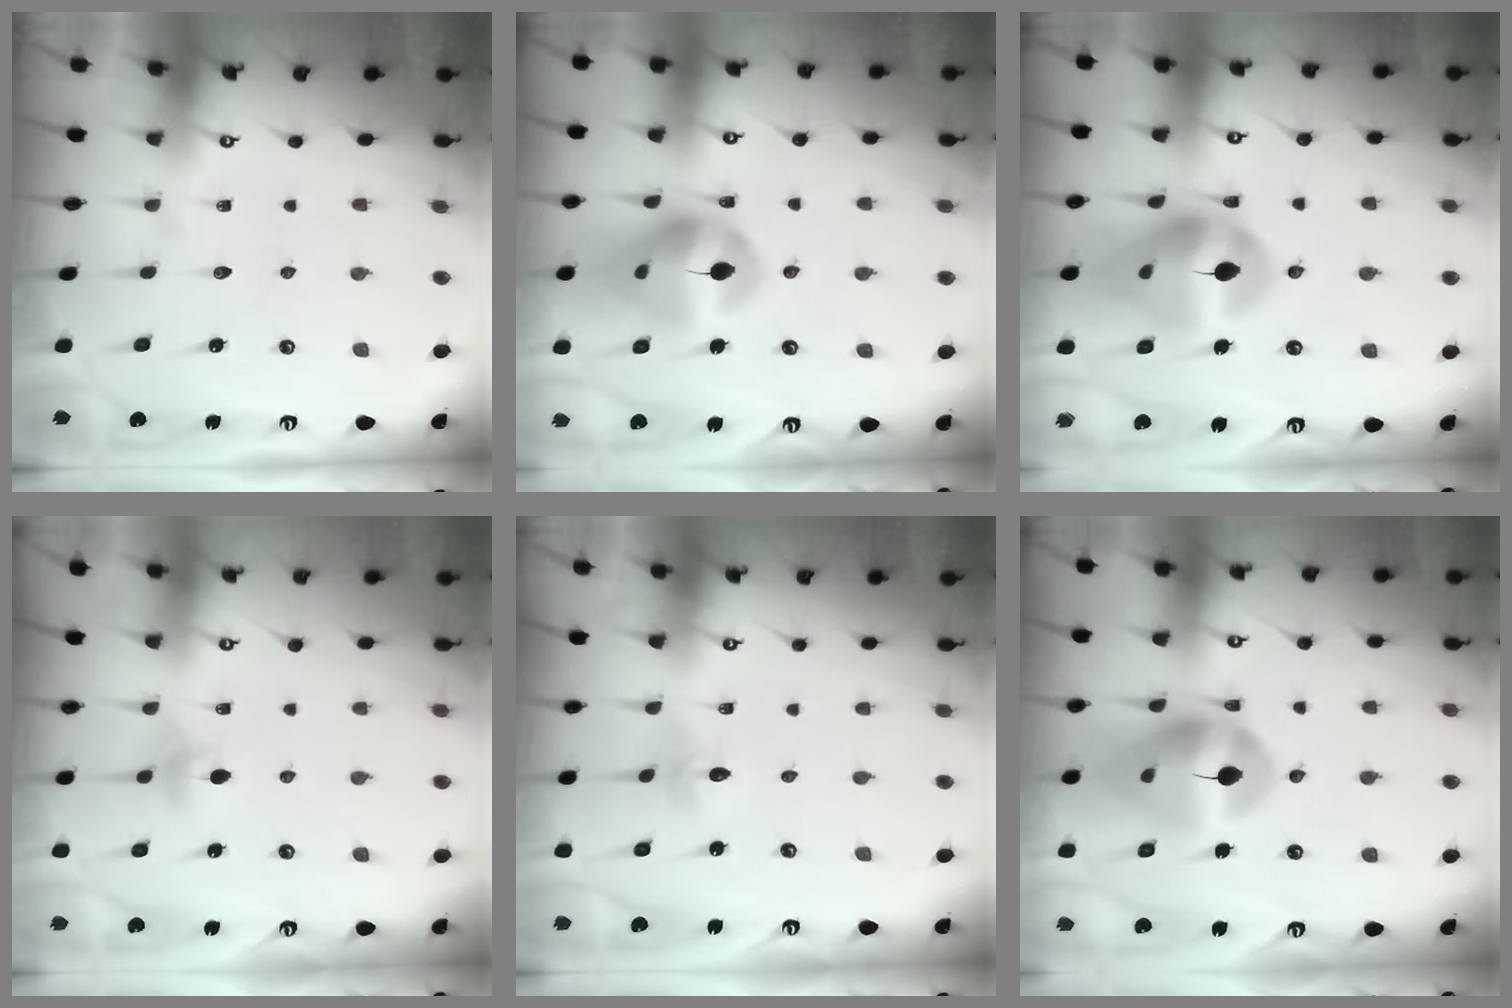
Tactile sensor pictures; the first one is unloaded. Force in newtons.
{"total": 16.8, "press": 16.6, "slide": 2.2}
{"total": 16.8, "press": 16.7, "slide": 1.8}
{"total": 3.4, "press": 3.3, "slide": 0.8}
{"total": 2.8, "press": 2.7, "slide": 0.3}
{"total": 14.2, "press": 14.1, "slide": 1.5}